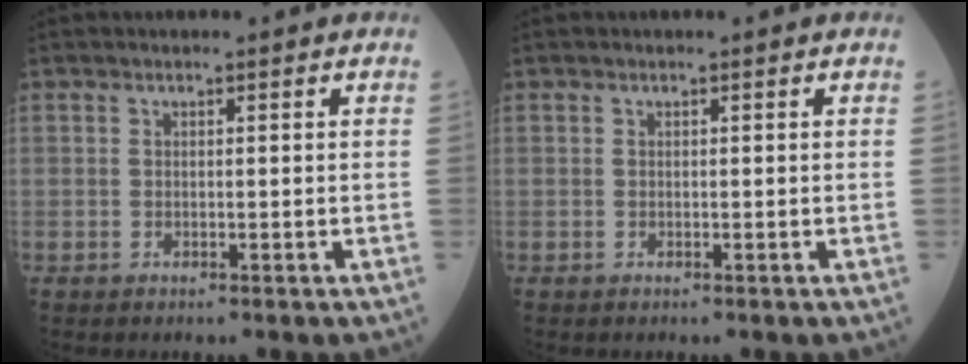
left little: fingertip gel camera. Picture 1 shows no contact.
{"total": 0.0}